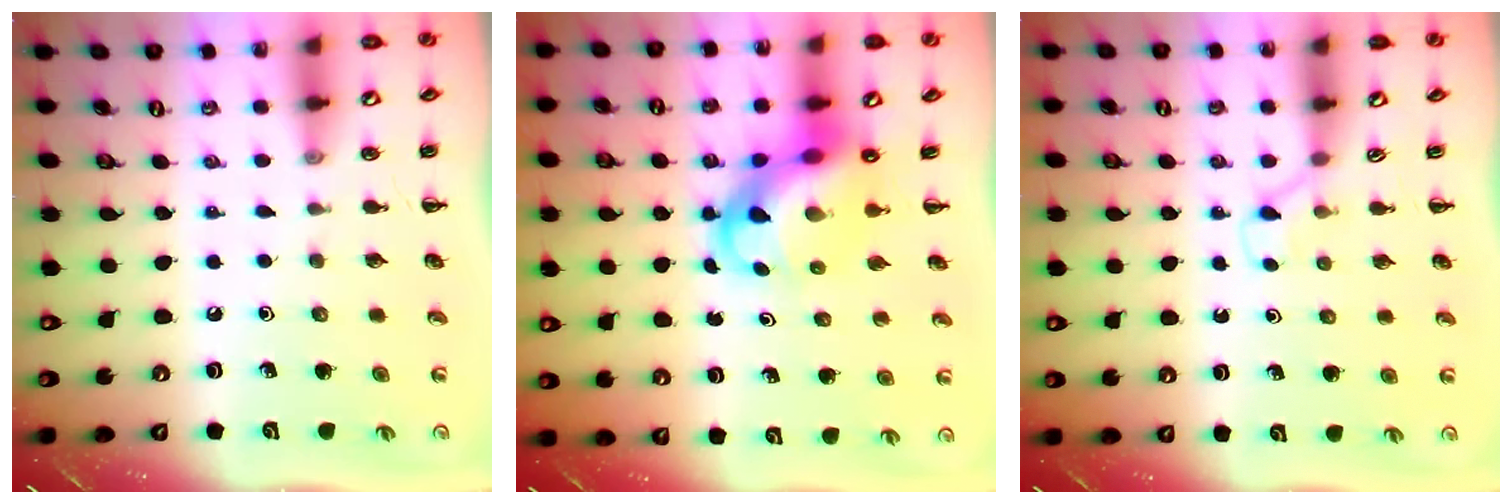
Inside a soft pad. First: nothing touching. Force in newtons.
{"total": 8.8, "press": 8.4, "slide": 2.7}
{"total": 2.9, "press": 2.7, "slide": 1.0}